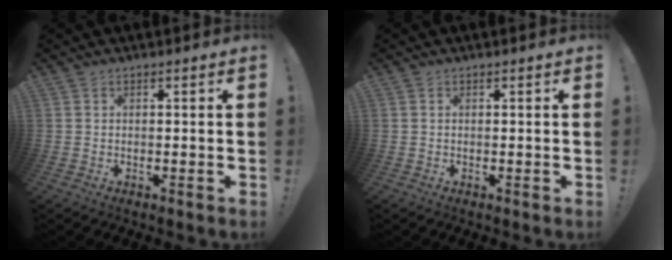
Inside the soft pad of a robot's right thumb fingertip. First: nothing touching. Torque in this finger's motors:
{"motor_torque": [0.03, -0.36, -0.13, 0.12, 0.00]}